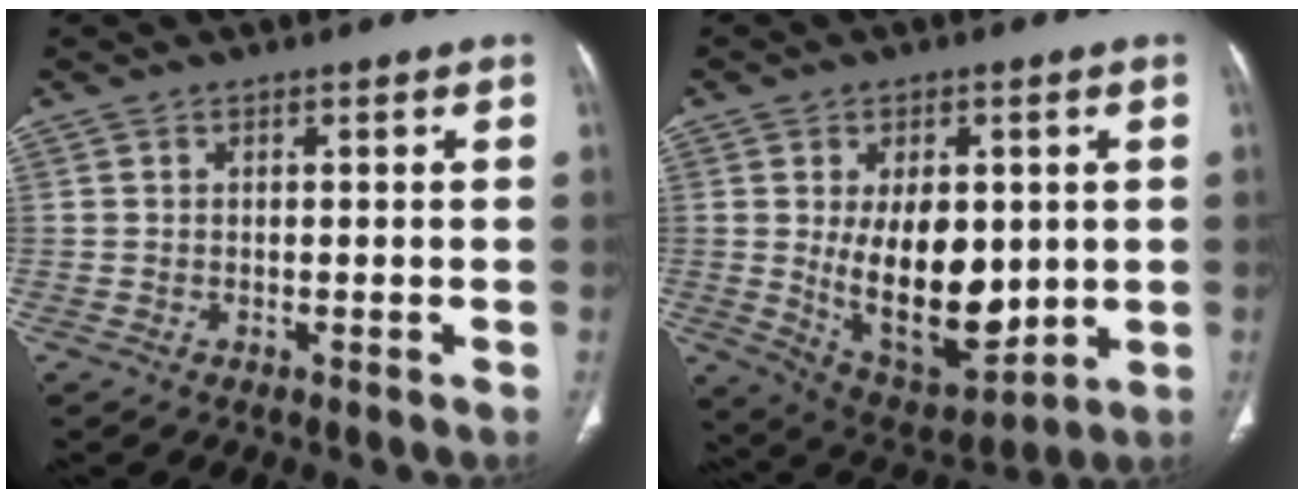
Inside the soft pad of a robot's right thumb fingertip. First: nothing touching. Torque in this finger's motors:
{"motor_torque": [1.29, 3.12, 0.80, 0.81, 0.54]}